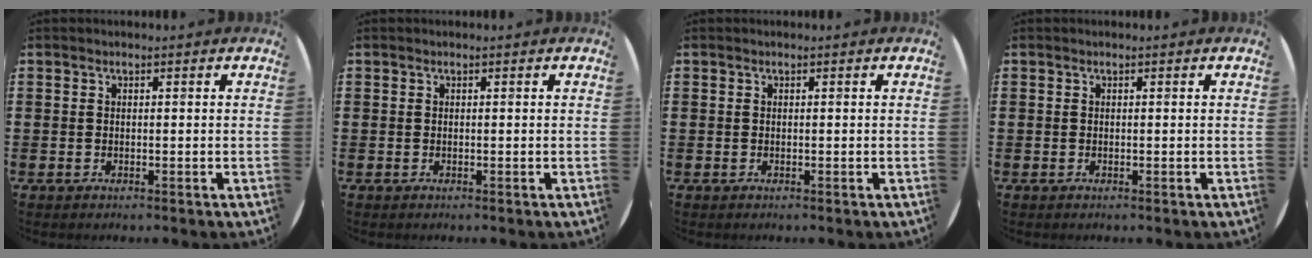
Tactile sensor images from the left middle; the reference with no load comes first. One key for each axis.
{"total": 0.0}
{"total": 0.0}
{"total": 0.0}